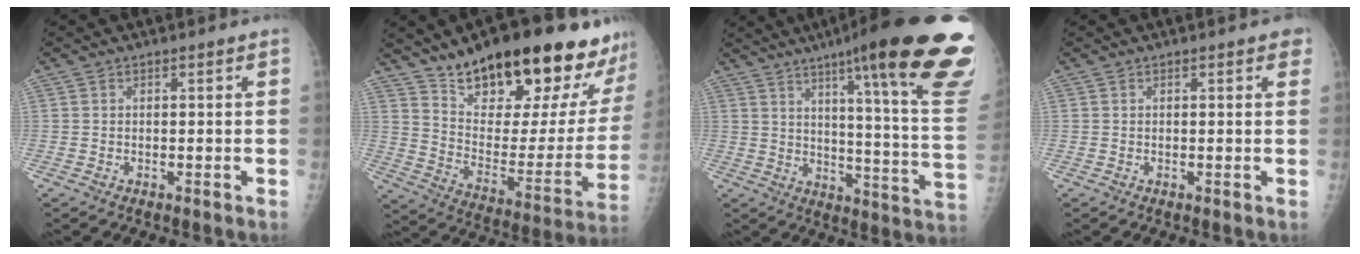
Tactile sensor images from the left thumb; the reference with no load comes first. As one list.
[{"total": 28.1, "force": [20.6, 8.5, 17.1], "torque": [-0.221, -0.086, 0.308]}, {"total": 30.2, "force": [18.7, 3.1, 23.5], "torque": [-0.250, -0.081, 0.253]}, {"total": 1.8, "force": [1.0, 0.7, 1.3], "torque": [-0.009, 0.000, 0.008]}]